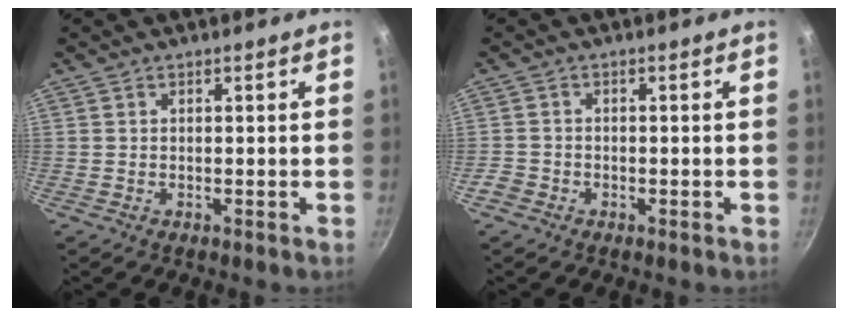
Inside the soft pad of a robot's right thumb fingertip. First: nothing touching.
{"total": 2.4, "force": [-1.4, 1.8, 0.7], "torque": [-0.012, 0.011, -0.028]}